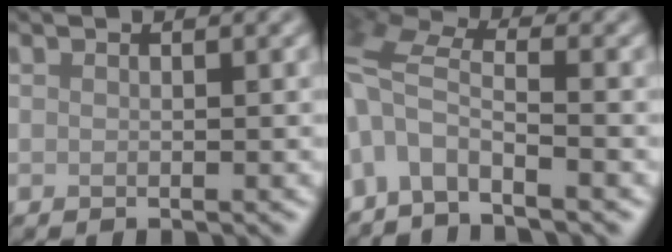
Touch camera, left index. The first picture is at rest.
{"total": 5.6, "force": [-2.7, 2.5, 4.2], "torque": [-0.091, 0.008, -0.066]}